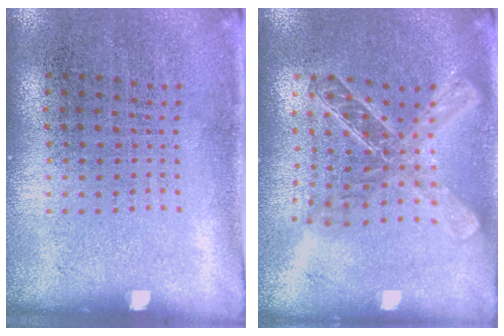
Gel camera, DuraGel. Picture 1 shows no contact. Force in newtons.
{"total": 1.9, "press": 1.6, "slide": 1.0}